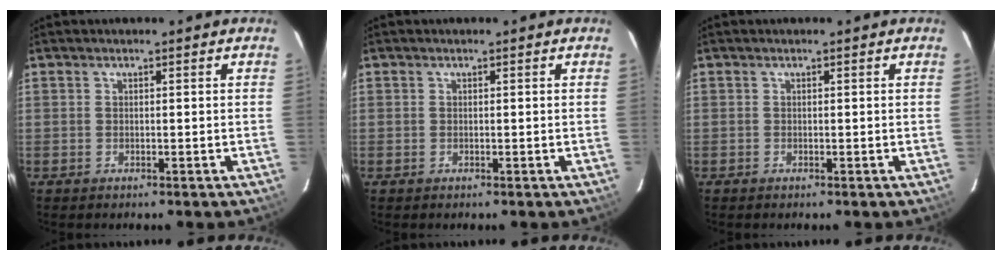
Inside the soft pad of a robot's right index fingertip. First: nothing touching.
{"total": 0.0}
{"total": 0.0}